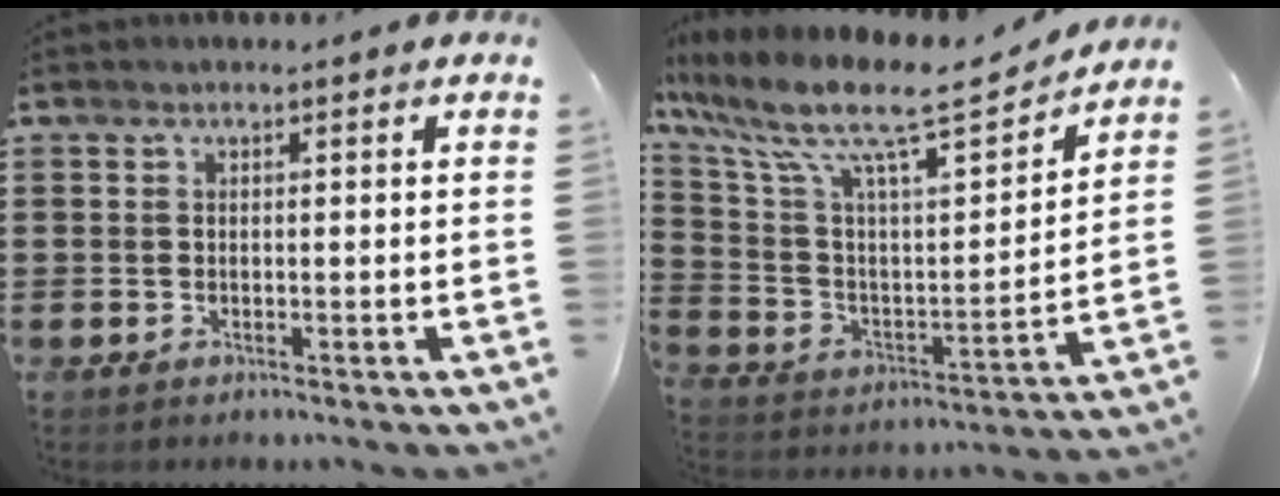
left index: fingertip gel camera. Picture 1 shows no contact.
{"total": 11.7, "force": [8.7, 2.2, 7.5], "torque": [-0.170, -0.056, 0.141]}